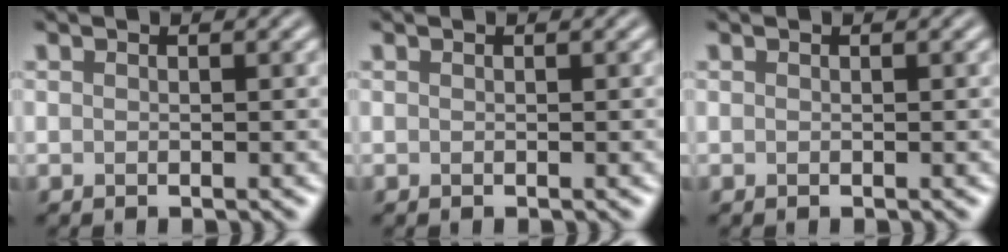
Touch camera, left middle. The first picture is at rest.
{"total": 0.0}
{"total": 0.0}